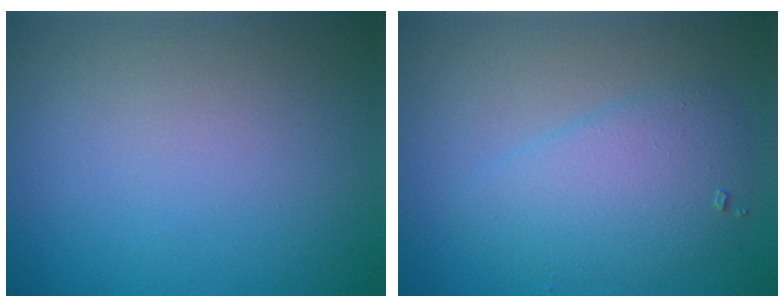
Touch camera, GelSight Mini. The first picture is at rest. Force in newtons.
{"total": 3.8, "press": 3.8, "slide": 0.1}